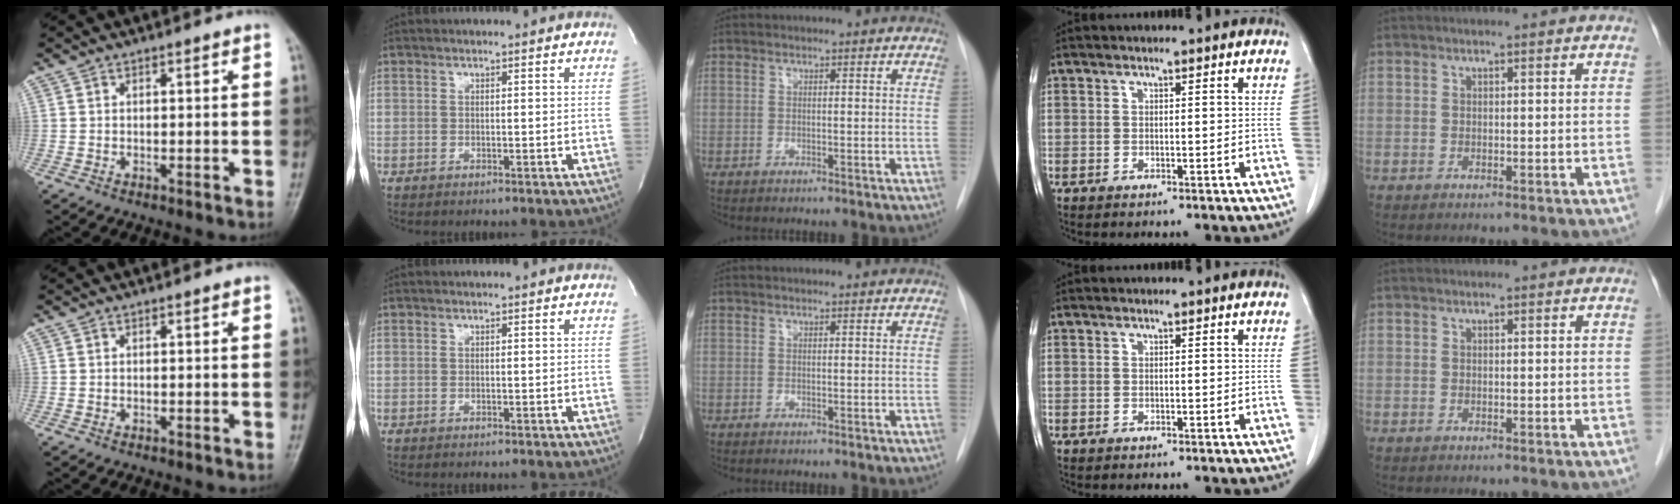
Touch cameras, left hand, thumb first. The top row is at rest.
{}